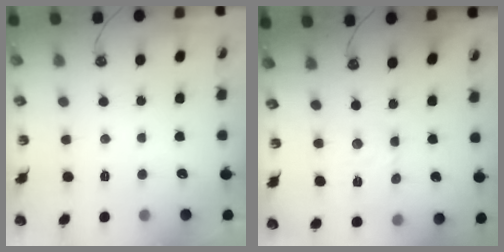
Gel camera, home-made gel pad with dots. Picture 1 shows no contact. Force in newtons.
{"total": 2.8, "press": 2.8, "slide": 0.4}